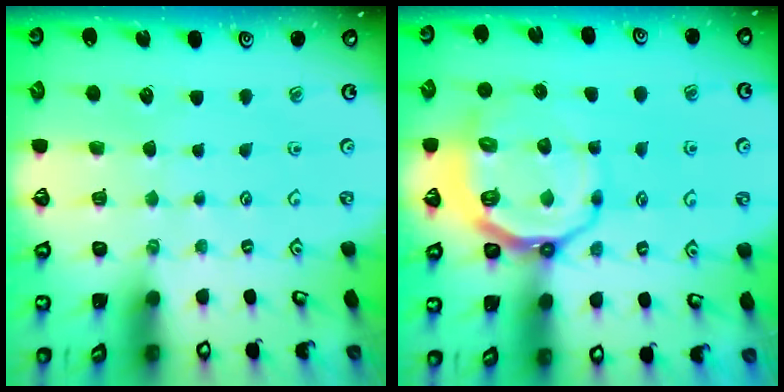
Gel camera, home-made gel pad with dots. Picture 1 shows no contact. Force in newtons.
{"total": 10.7, "press": 10.2, "slide": 3.4}